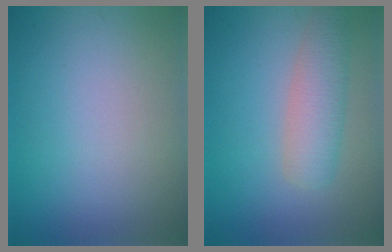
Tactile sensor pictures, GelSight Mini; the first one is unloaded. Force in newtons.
{"total": 3.9, "press": 3.9, "slide": 0.2}